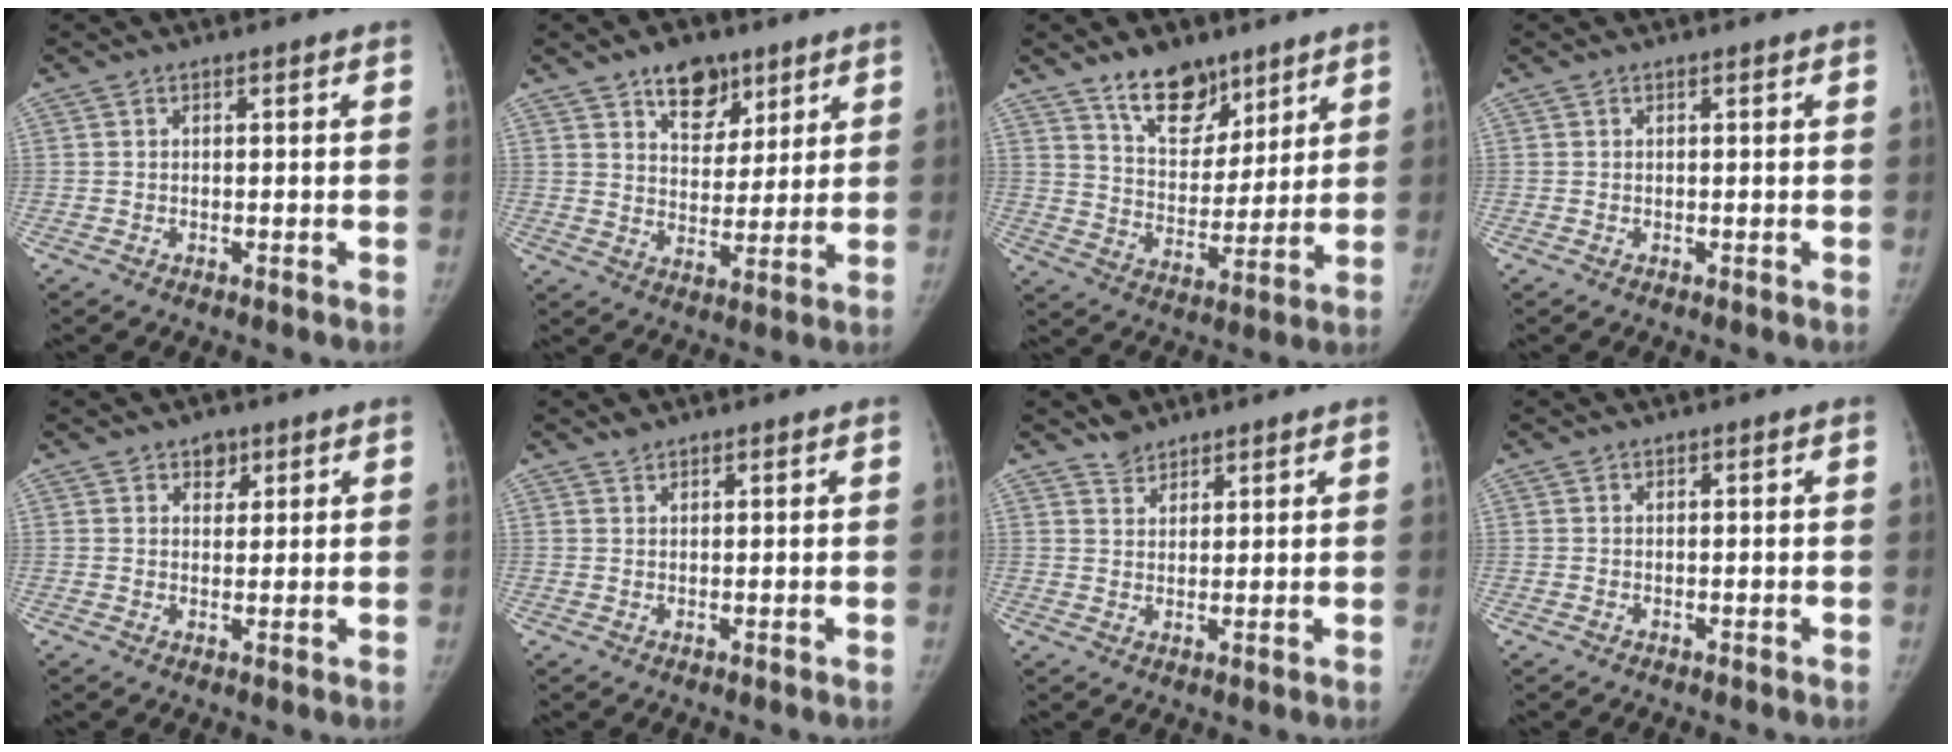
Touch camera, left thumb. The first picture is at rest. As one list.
[{"total": 9.6, "force": [6.0, 5.8, 4.7], "torque": [-0.034, -0.033, 0.097]}, {"total": 12.0, "force": [8.5, 6.6, 5.3], "torque": [-0.050, -0.061, 0.151]}, {"total": 0.0}, {"total": 2.8, "force": [1.7, 2.0, 1.0], "torque": [0.008, -0.009, 0.024]}, {"total": 1.2, "force": [1.1, 0.4, 0.2], "torque": [0.003, -0.005, 0.020]}, {"total": 3.2, "force": [2.8, 1.5, 0.2], "torque": [0.014, -0.017, 0.046]}, {"total": 0.0}]